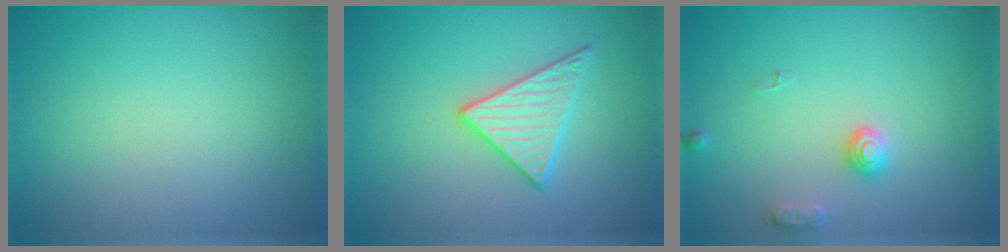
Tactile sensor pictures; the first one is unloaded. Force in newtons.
{"total": 3.0, "press": 3.0, "slide": 0.1}
{"total": 2.0, "press": 2.0, "slide": 0.3}